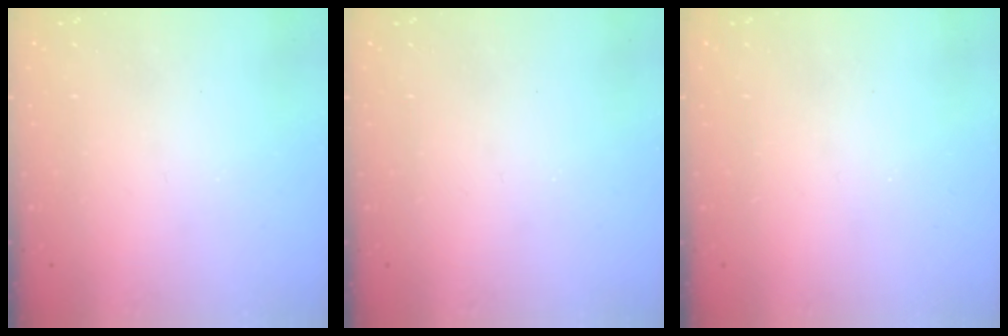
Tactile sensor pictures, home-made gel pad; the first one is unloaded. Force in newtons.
{"total": 0.0}
{"total": 0.0}